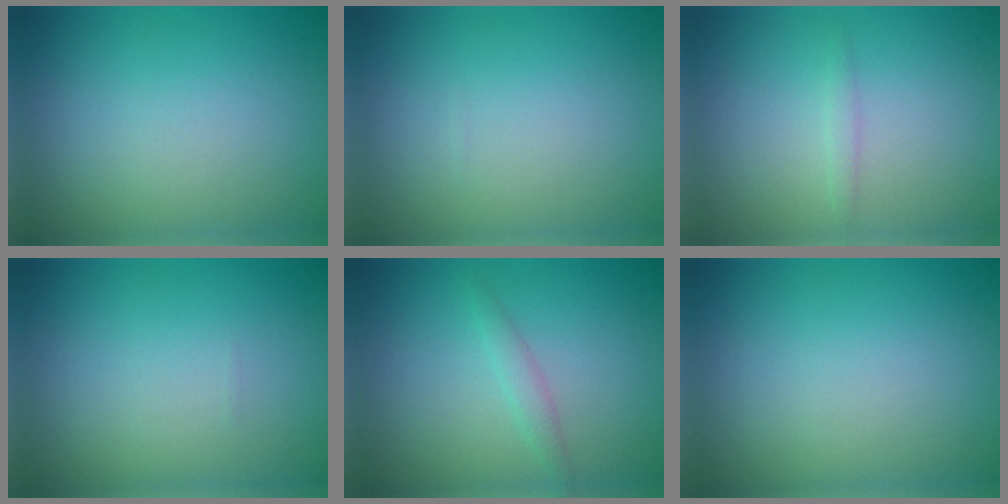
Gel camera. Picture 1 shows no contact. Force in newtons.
{"total": 0.0}
{"total": 0.8, "press": 0.8, "slide": 0.0}
{"total": 0.0}
{"total": 1.2, "press": 1.2, "slide": 0.1}
{"total": 0.0}